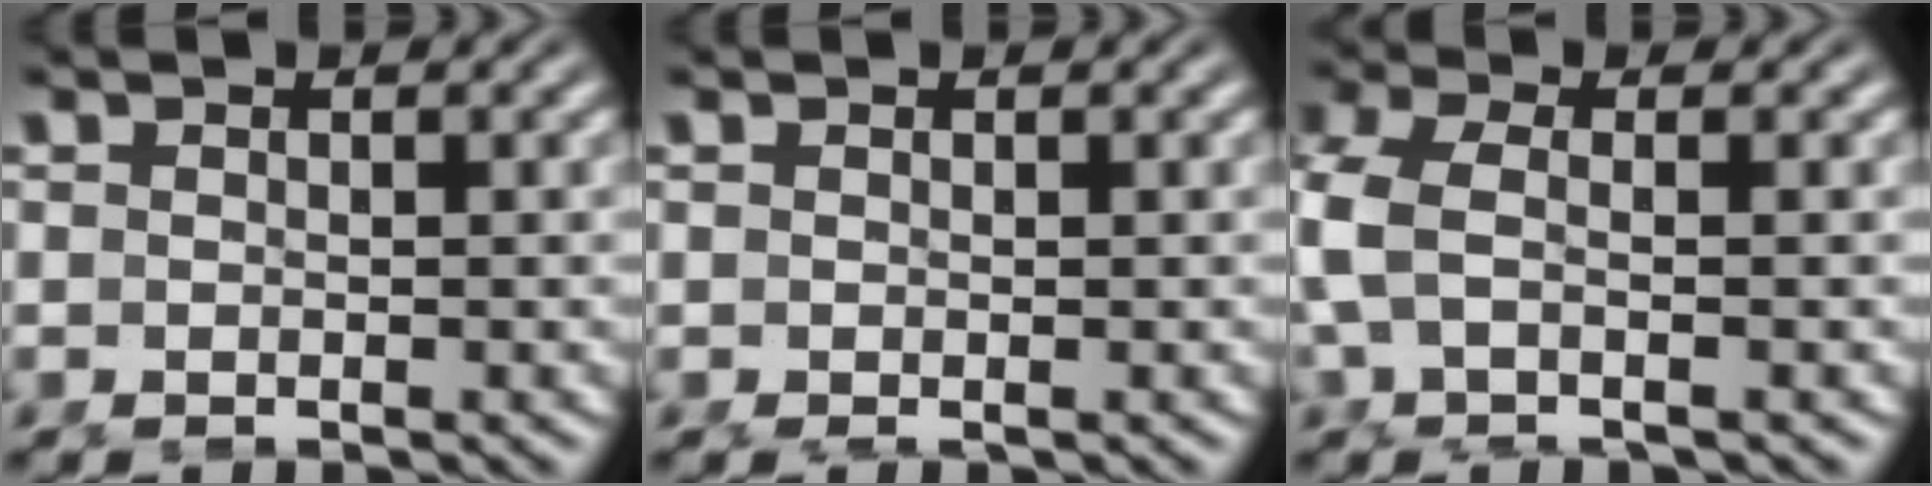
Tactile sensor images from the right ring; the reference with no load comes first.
{"total": 0.0}
{"total": 4.3, "force": [-0.1, 2.4, 3.6], "torque": [-0.102, -0.010, 0.004]}